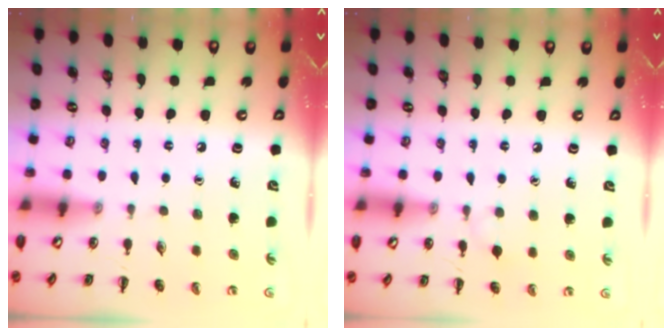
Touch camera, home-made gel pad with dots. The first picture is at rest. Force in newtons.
{"total": 4.0, "press": 3.7, "slide": 1.6}